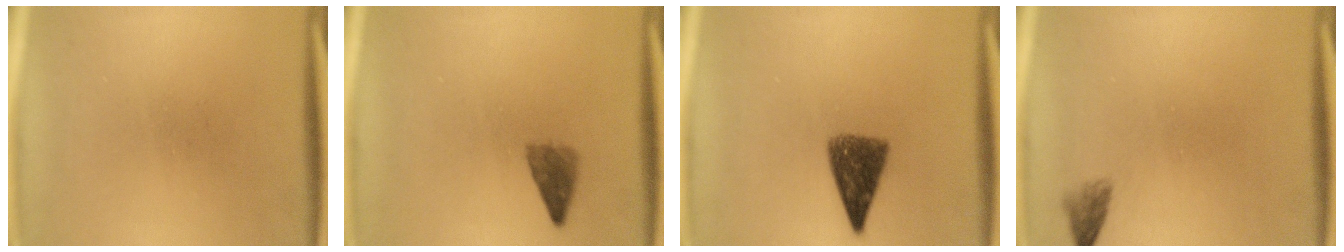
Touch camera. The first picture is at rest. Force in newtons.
{"total": 2.4}
{"total": 6.8}
{"total": 1.5}